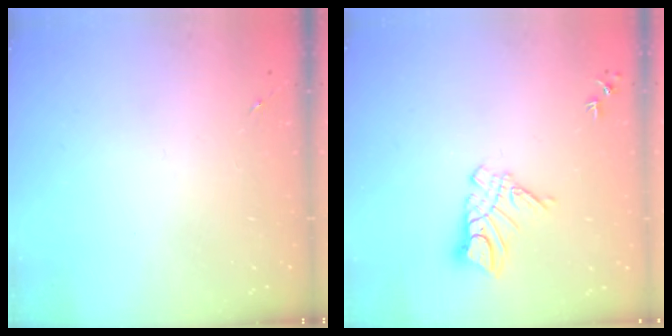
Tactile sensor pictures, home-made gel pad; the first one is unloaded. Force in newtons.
{"total": 10.5, "press": 10.4, "slide": 1.0}